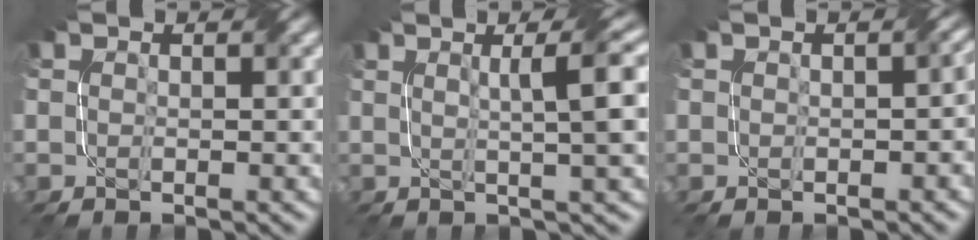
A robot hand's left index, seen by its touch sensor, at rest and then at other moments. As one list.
[{"total": 5.7, "force": [1.5, 1.0, 5.4], "torque": [-0.064, 0.017, 0.022]}, {"total": 1.8, "force": [-0.1, 0.8, 1.5], "torque": [-0.019, 0.002, -0.001]}]